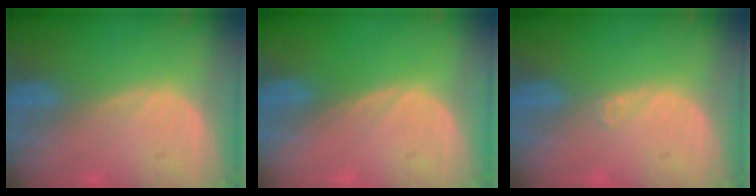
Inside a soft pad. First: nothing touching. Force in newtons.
{"total": 0.0}
{"total": 0.6, "press": 0.5, "slide": 0.4}